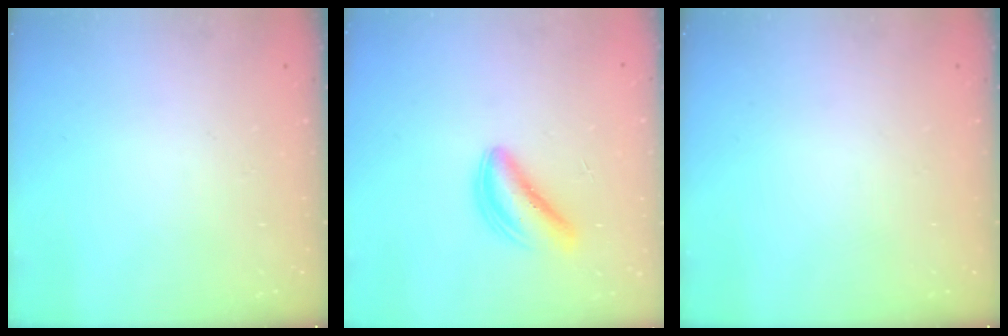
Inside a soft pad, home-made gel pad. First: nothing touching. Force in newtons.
{"total": 5.5, "press": 5.5, "slide": 0.2}
{"total": 0.0}